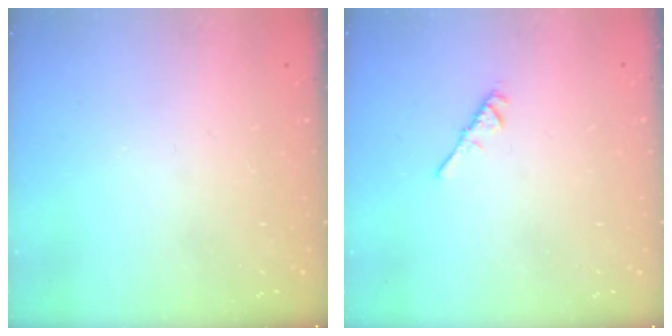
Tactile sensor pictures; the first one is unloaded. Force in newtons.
{"total": 3.1, "press": 3.0, "slide": 0.7}